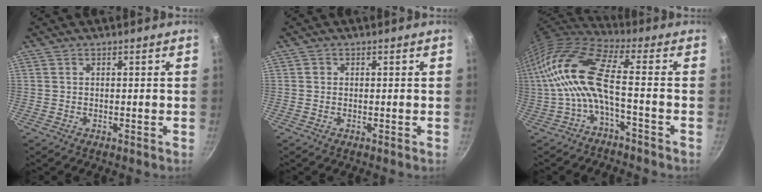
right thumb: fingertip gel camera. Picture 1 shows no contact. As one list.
[{"total": 0.7, "force": [0.1, 0.6, 0.1], "torque": [0.002, 0.002, -0.001]}, {"total": 15.1, "force": [-1.9, 5.0, 14.1], "torque": [-0.310, 0.033, -0.051]}]